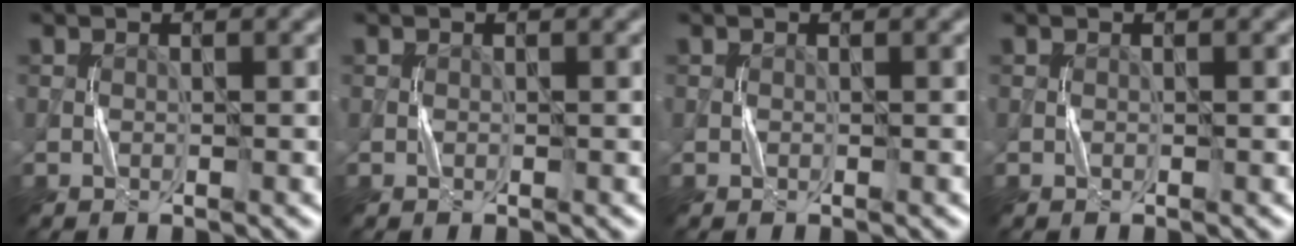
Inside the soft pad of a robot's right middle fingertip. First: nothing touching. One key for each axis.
{"total": 0.0}
{"total": 0.0}
{"total": 0.0}